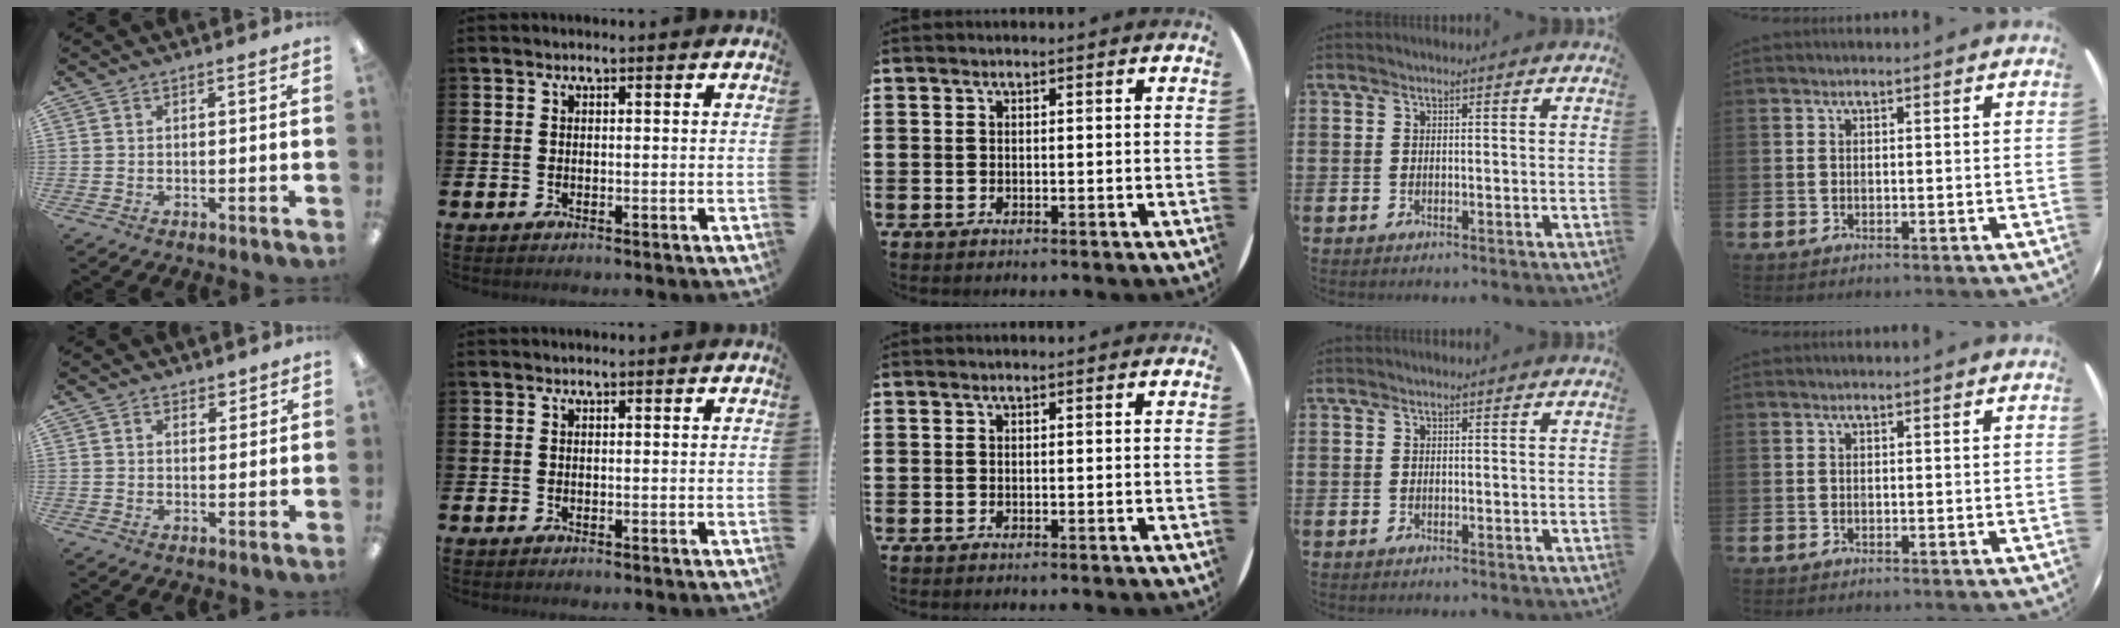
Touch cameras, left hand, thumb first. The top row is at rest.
{"thumb": {"total": 2.3, "force": [1.7, 1.5, 0.5], "torque": [0.006, -0.005, 0.029]}}